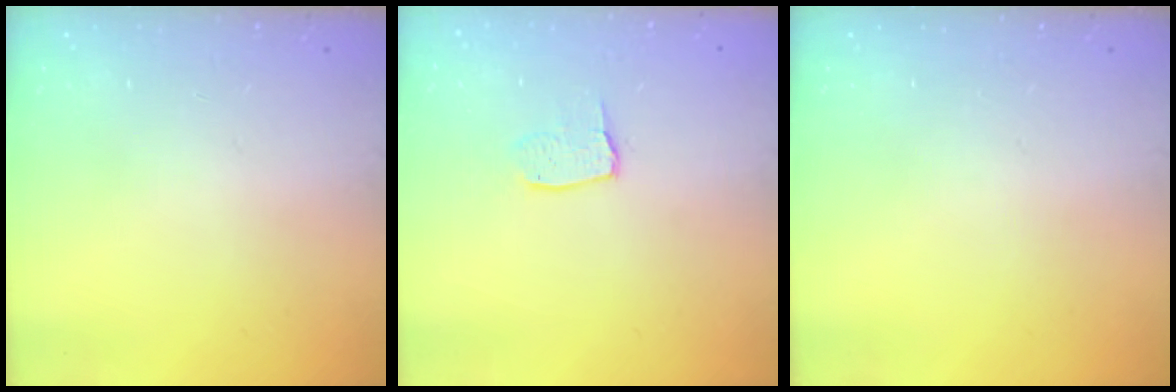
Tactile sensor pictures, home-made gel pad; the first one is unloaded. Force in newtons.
{"total": 3.0, "press": 3.0, "slide": 0.2}
{"total": 0.0}